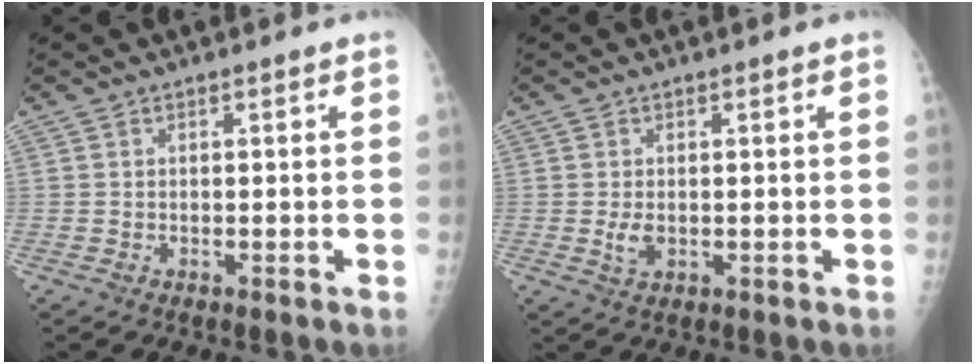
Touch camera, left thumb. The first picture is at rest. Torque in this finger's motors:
{"motor_torque": [0.57, 0.74, 0.51, -0.05, 0.03]}